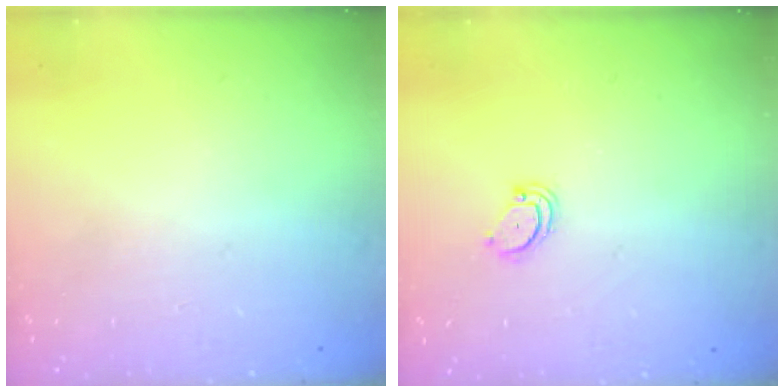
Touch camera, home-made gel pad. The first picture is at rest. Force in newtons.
{"total": 2.6, "press": 2.6, "slide": 0.2}